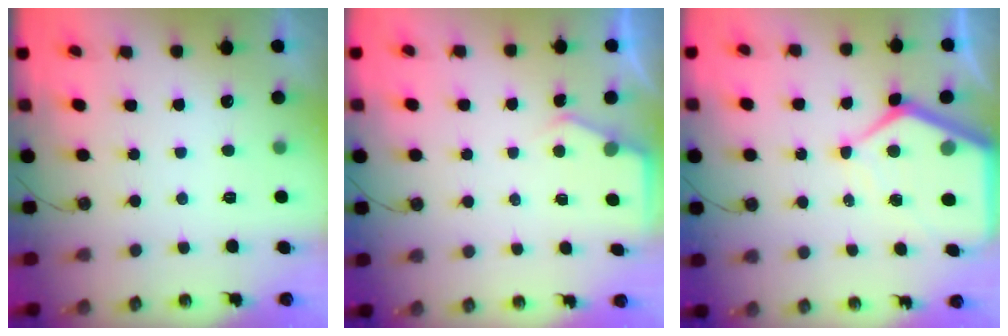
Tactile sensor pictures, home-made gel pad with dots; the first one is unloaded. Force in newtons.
{"total": 4.0, "press": 4.0, "slide": 0.4}
{"total": 12.1, "press": 12.1, "slide": 0.9}